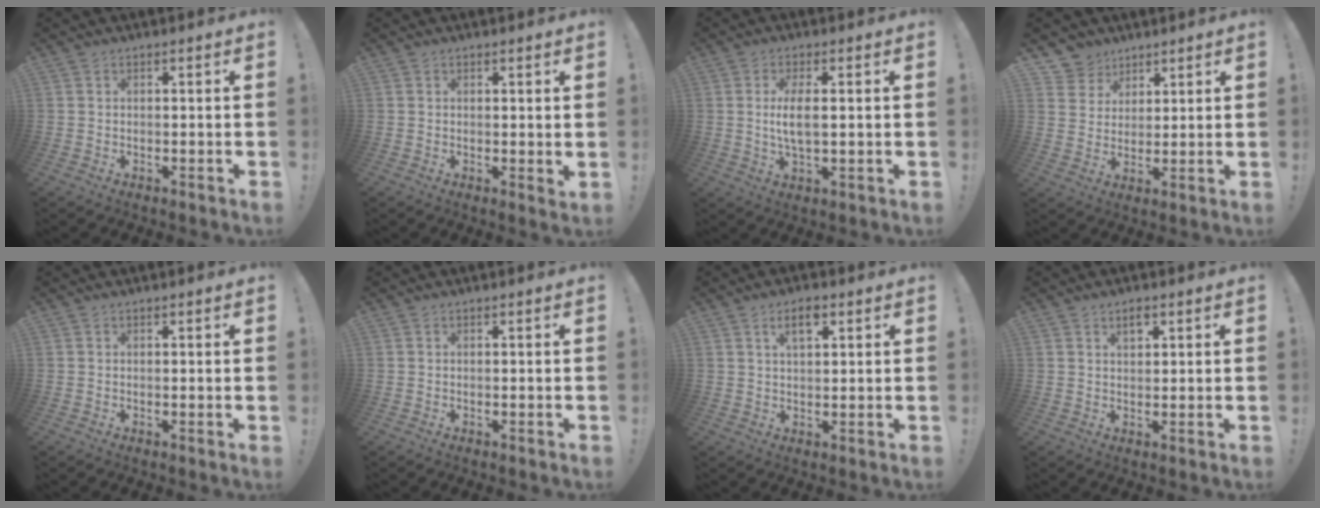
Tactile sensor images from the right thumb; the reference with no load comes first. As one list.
[{"total": 1.1, "force": [0.8, 0.2, 0.7], "torque": [0.004, -0.007, 0.010]}, {"total": 6.3, "force": [0.2, 1.9, 6.0], "torque": [-0.113, -0.007, -0.002]}, {"total": 7.1, "force": [4.7, 5.3, 0.4], "torque": [-0.007, -0.038, 0.093]}, {"total": 0.5, "force": [0.3, -0.2, 0.4], "torque": [-0.003, -0.002, 0.003]}, {"total": 0.0}, {"total": 4.8, "force": [2.3, 2.1, 3.6], "torque": [-0.054, -0.003, 0.037]}, {"total": 2.9, "force": [1.7, 1.5, 1.8], "torque": [-0.016, -0.007, 0.025]}]